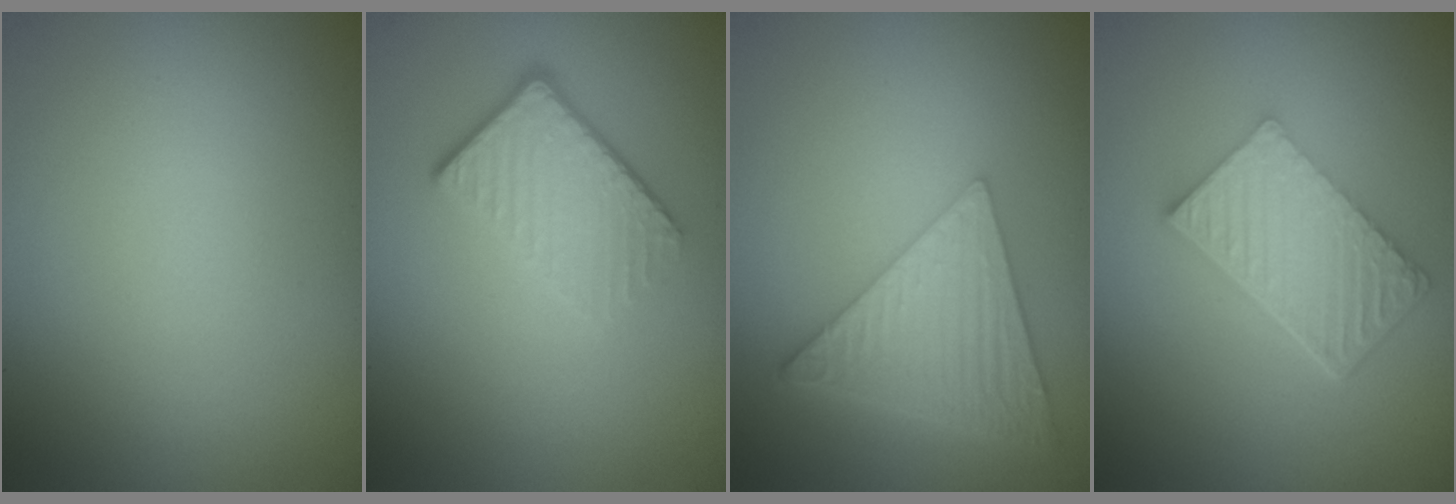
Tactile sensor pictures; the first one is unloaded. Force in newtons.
{"total": 4.1, "press": 2.8, "slide": 3.0}
{"total": 6.1, "press": 4.5, "slide": 4.0}
{"total": 6.4, "press": 4.4, "slide": 4.6}